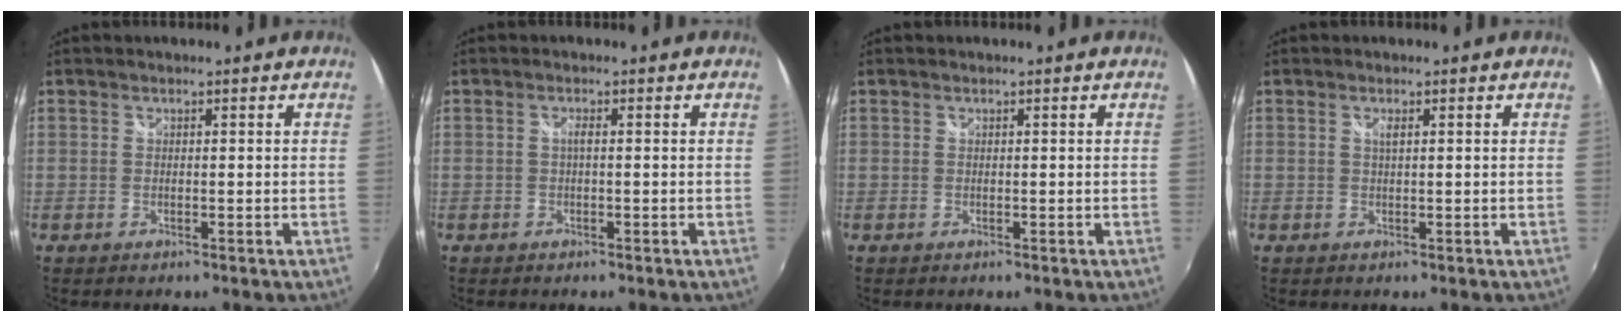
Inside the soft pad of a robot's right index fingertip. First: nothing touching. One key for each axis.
{"total": 1.0, "fx": -0.1, "fy": 0.0, "fz": 1.0, "tx": -0.018, "ty": 0.004, "tz": -0.004}
{"total": 0.0}
{"total": 0.9, "fx": 0.3, "fy": 0.0, "fz": 0.8, "tx": -0.016, "ty": 0.002, "tz": 0.005}